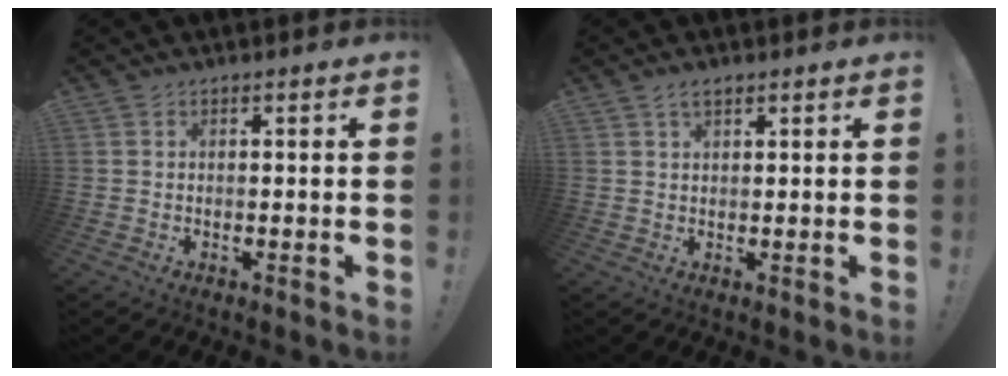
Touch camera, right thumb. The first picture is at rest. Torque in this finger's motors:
{"motor_torque": [-0.17, 0.06, 0.01, 0.25, 0.00]}